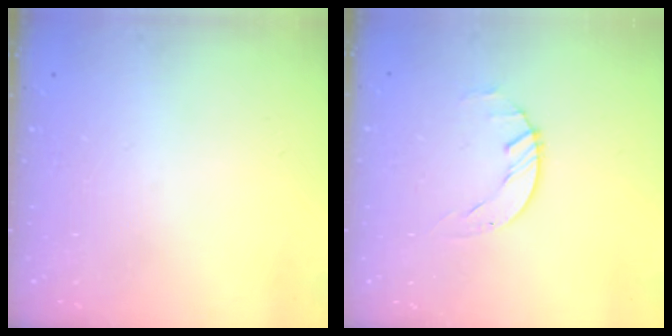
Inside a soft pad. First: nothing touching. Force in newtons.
{"total": 0.6, "press": 0.6, "slide": 0.1}